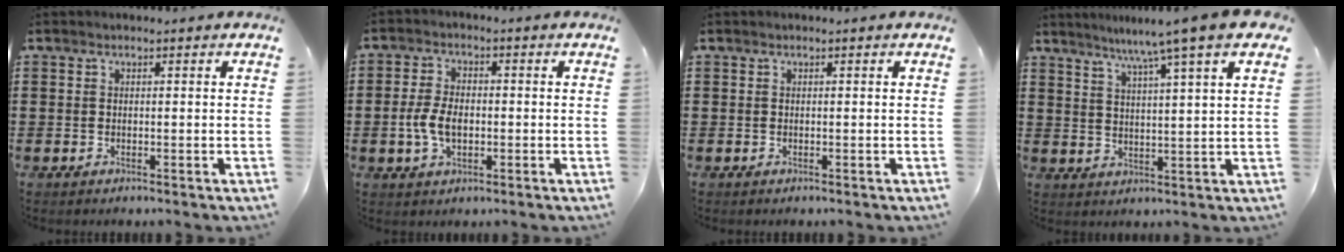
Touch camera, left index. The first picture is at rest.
{"total": 5.3, "force": [-1.0, 3.1, 4.3], "torque": [-0.105, -0.004, -0.025]}
{"total": 0.0}
{"total": 7.3, "force": [5.5, -0.8, 4.7], "torque": [-0.102, -0.028, 0.087]}